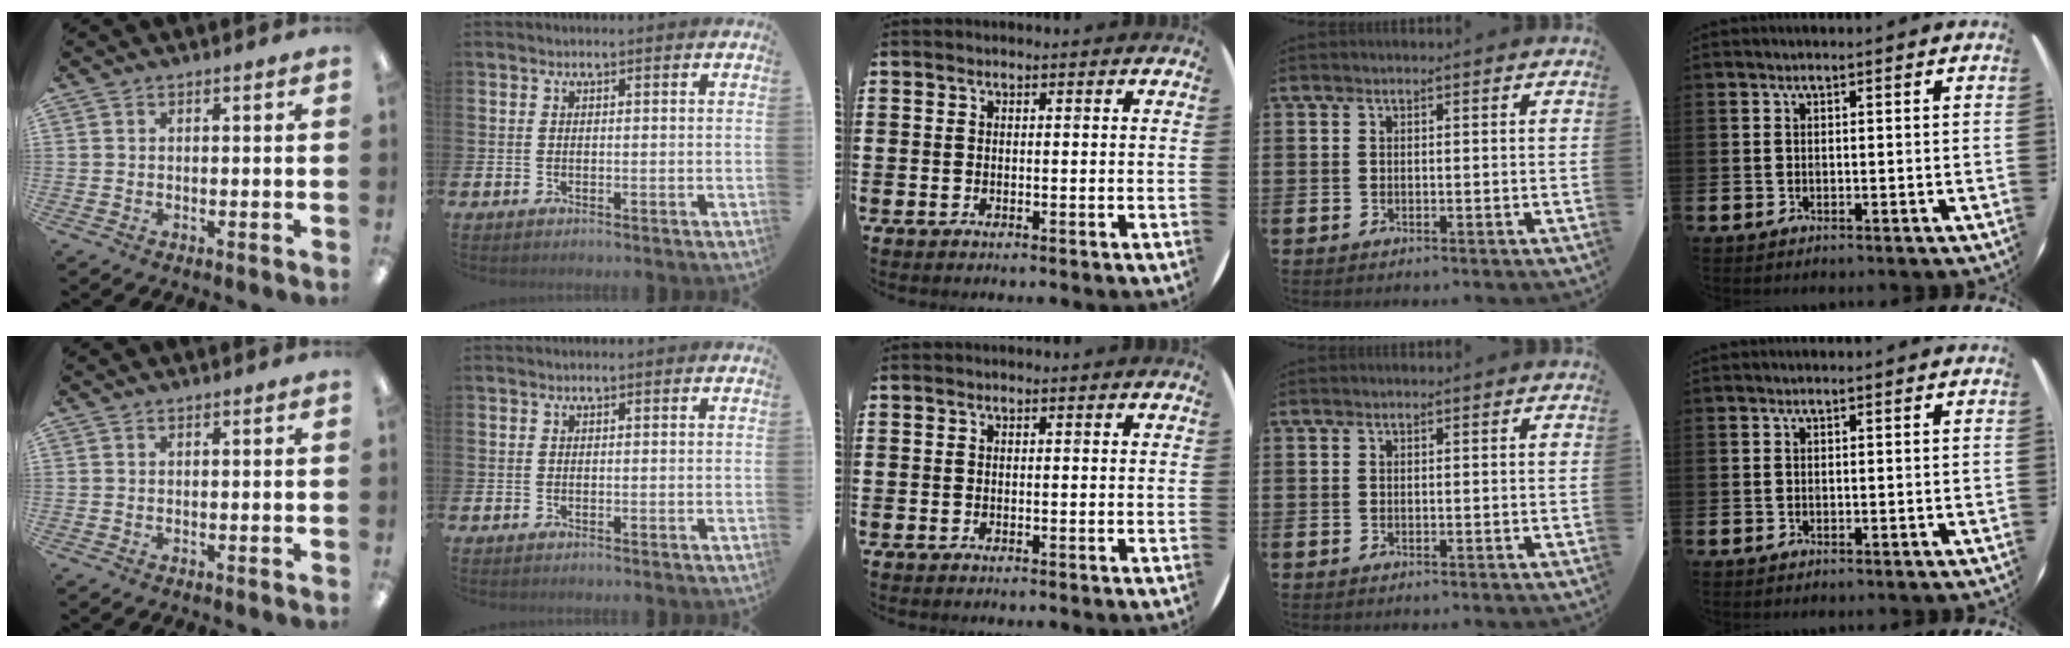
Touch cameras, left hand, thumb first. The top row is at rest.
{}